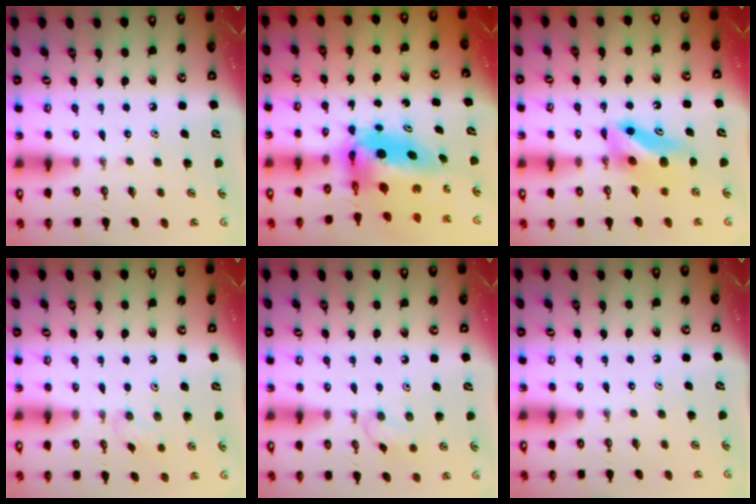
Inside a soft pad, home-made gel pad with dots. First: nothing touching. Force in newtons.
{"total": 8.8, "press": 8.6, "slide": 1.7}
{"total": 7.0, "press": 6.5, "slide": 2.5}
{"total": 5.3, "press": 5.2, "slide": 0.9}
{"total": 7.7, "press": 7.1, "slide": 3.2}
{"total": 0.0}